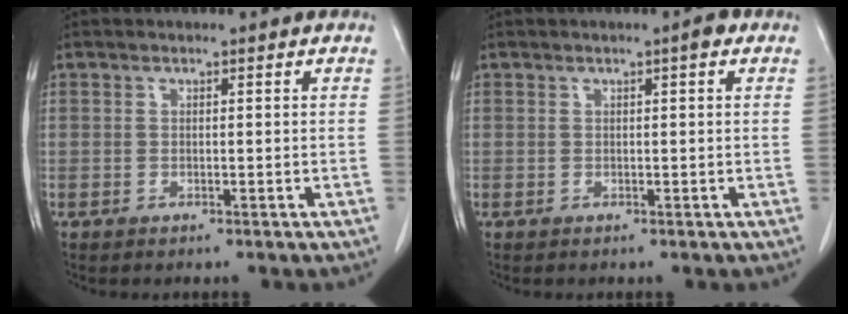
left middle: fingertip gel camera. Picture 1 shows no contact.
{"total": 1.5, "force": [0.7, 0.3, 1.2], "torque": [-0.023, 0.002, 0.009]}